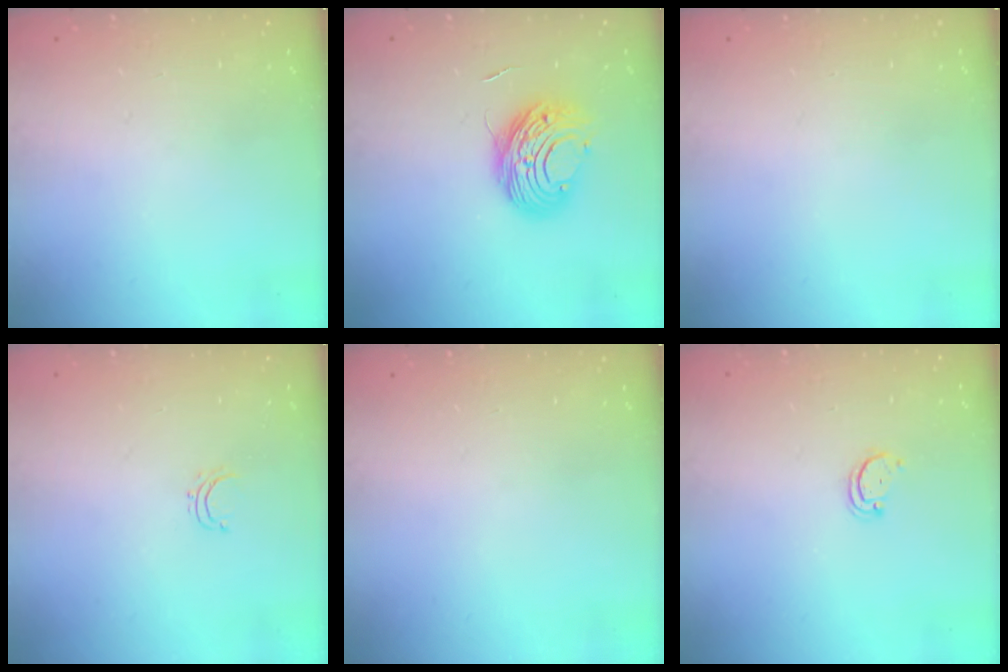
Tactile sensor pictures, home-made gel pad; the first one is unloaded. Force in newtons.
{"total": 9.6, "press": 9.5, "slide": 1.2}
{"total": 0.0}
{"total": 3.6, "press": 3.6, "slide": 0.3}
{"total": 0.0}
{"total": 2.2, "press": 2.1, "slide": 0.4}